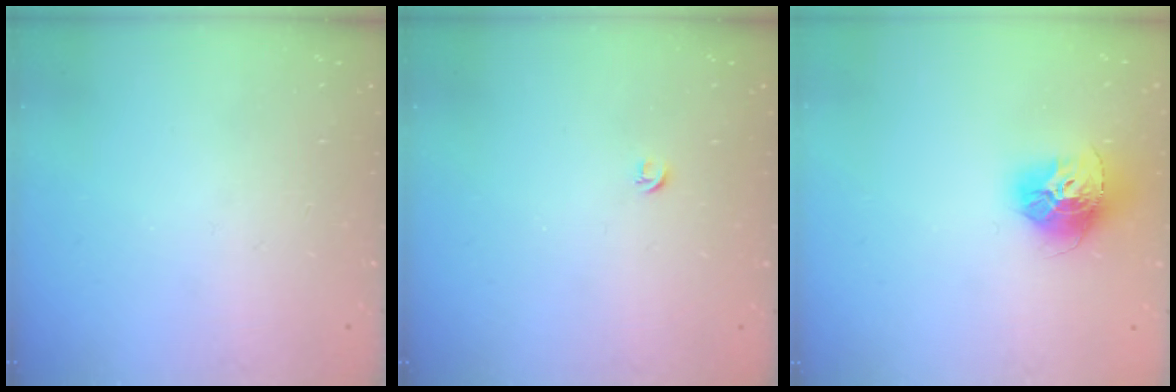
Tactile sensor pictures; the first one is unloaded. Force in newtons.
{"total": 3.4, "press": 3.3, "slide": 0.6}
{"total": 13.6, "press": 13.5, "slide": 1.4}